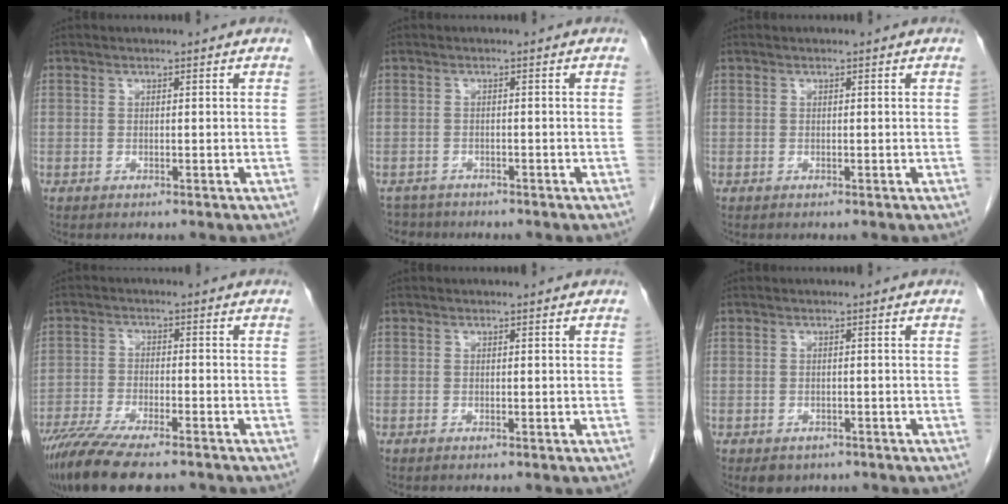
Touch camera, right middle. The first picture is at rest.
{"total": 3.3, "force": [-3.0, 1.4, -0.4], "torque": [0.003, -0.004, -0.052]}
{"total": 0.0}
{"total": 13.2, "force": [-10.5, 2.7, 7.5], "torque": [-0.133, -0.025, -0.170]}
{"total": 0.0}
{"total": 3.1, "force": [-2.1, 2.0, 0.9], "torque": [-0.009, 0.002, -0.022]}